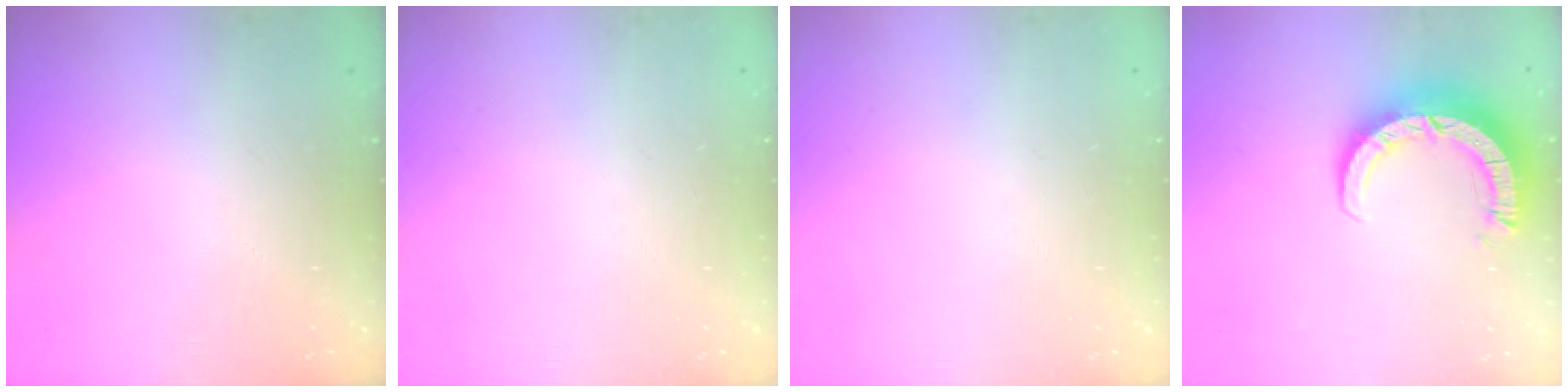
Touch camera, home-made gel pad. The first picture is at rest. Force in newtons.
{"total": 0.0}
{"total": 0.0}
{"total": 9.2, "press": 9.2, "slide": 1.2}